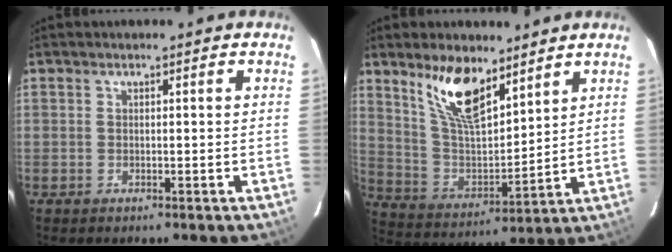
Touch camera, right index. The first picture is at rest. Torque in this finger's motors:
{"motor_torque": [0.96, 0.96, 0.53, 0.18]}